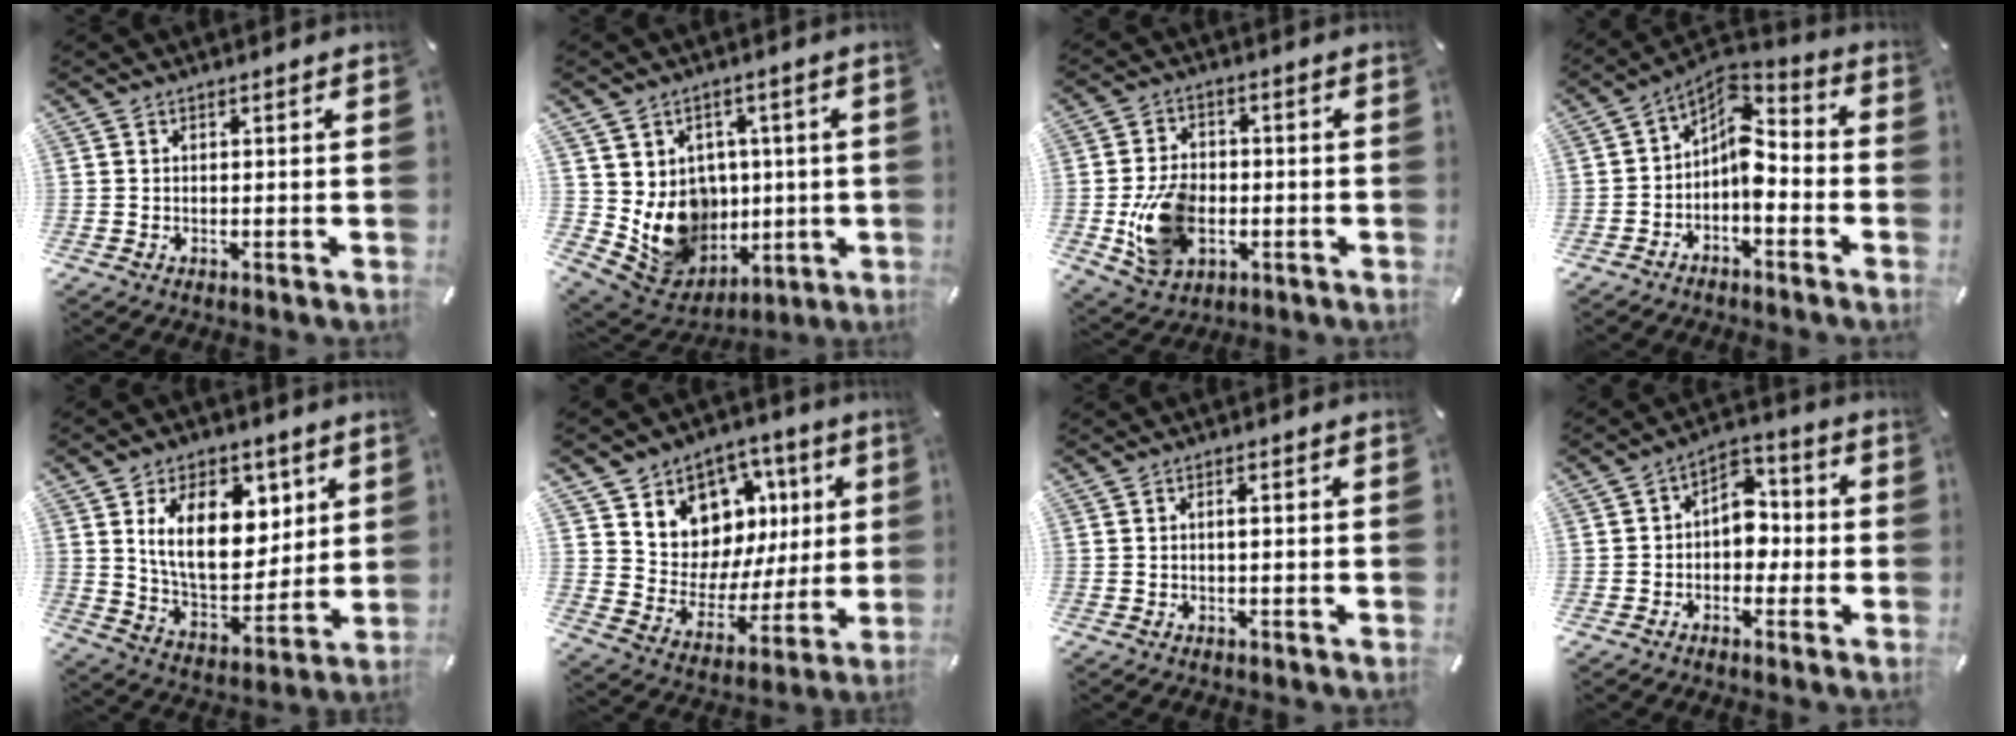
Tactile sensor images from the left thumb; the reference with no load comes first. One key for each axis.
{"total": 12.8, "fx": 0.3, "fy": 12.0, "fz": 4.4, "tx": -0.084, "ty": -0.027, "tz": 0.027}
{"total": 13.0, "fx": -2.6, "fy": 9.5, "fz": 8.5, "tx": -0.174, "ty": 0.004, "tz": -0.043}
{"total": 8.4, "fx": -1.8, "fy": 5.4, "fz": 6.2, "tx": -0.103, "ty": -0.008, "tz": -0.036}
{"total": 17.0, "fx": 6.5, "fy": 10.8, "fz": 11.4, "tx": -0.191, "ty": -0.018, "tz": 0.116}
{"total": 10.0, "fx": 4.2, "fy": 8.9, "fz": 1.6, "tx": -0.024, "ty": -0.061, "tz": 0.083}
{"total": 1.5, "fx": 0.1, "fy": 0.4, "fz": 1.5, "tx": -0.028, "ty": 0.002, "tz": 0.000}
{"total": 7.8, "fx": -0.8, "fy": 6.0, "fz": 4.9, "tx": -0.061, "ty": 0.008, "tz": -0.020}